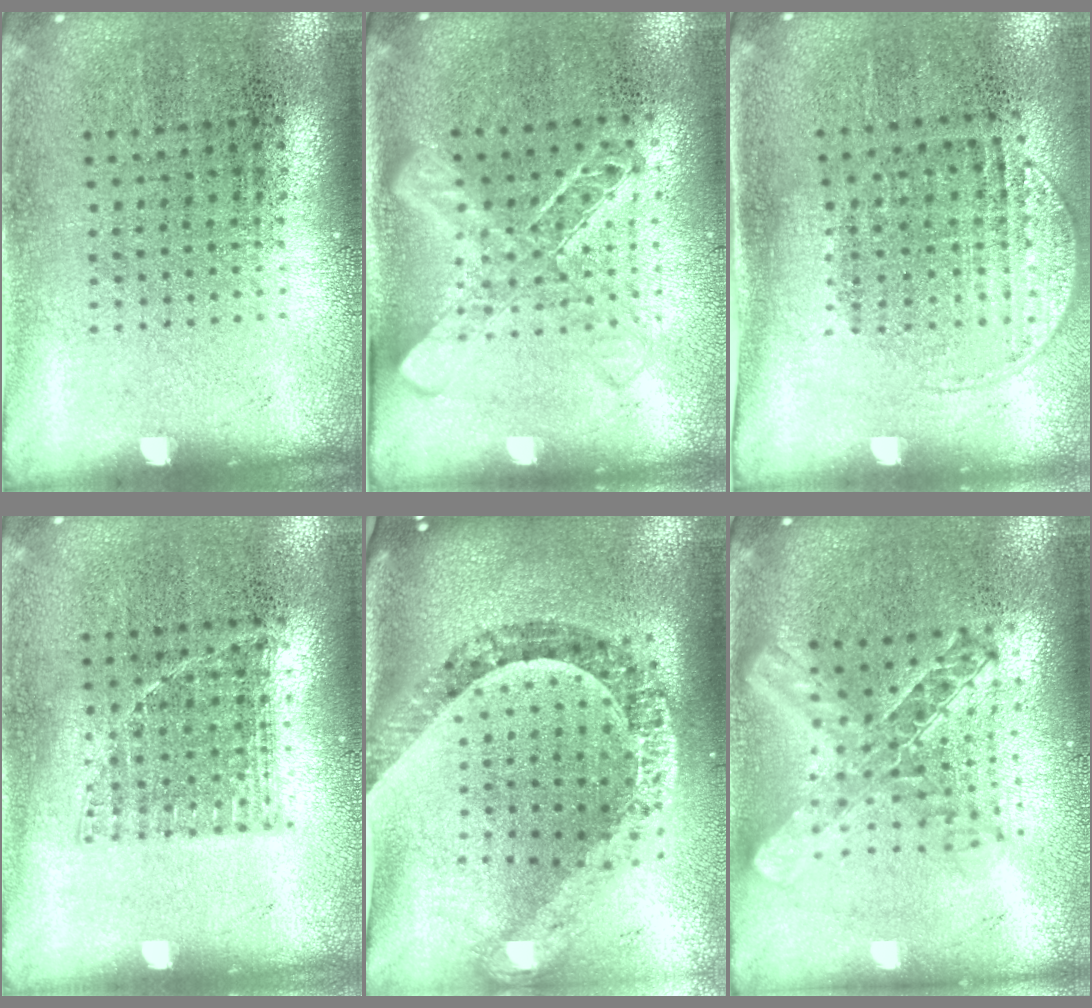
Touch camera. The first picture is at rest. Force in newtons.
{"total": 1.6, "press": 1.5, "slide": 0.7}
{"total": 1.3, "press": 1.1, "slide": 0.7}
{"total": 0.8, "press": 0.7, "slide": 0.3}
{"total": 2.3, "press": 1.9, "slide": 1.3}
{"total": 2.1, "press": 1.8, "slide": 1.2}